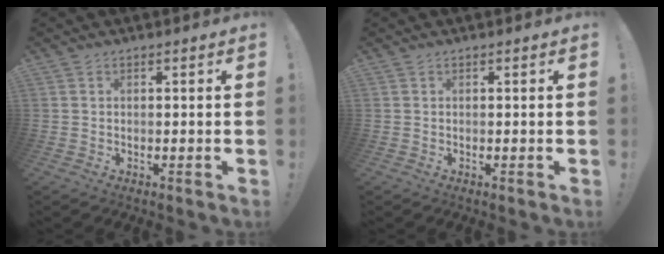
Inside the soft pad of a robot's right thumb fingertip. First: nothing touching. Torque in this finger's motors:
{"motor_torque": [0.00, 0.00, -0.12, 0.12, 0.00]}